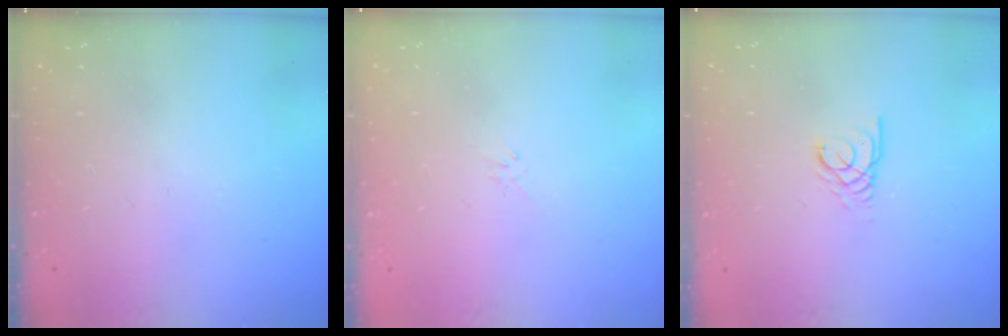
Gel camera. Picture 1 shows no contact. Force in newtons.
{"total": 0.7, "press": 0.5, "slide": 0.4}
{"total": 2.2, "press": 2.2, "slide": 0.2}